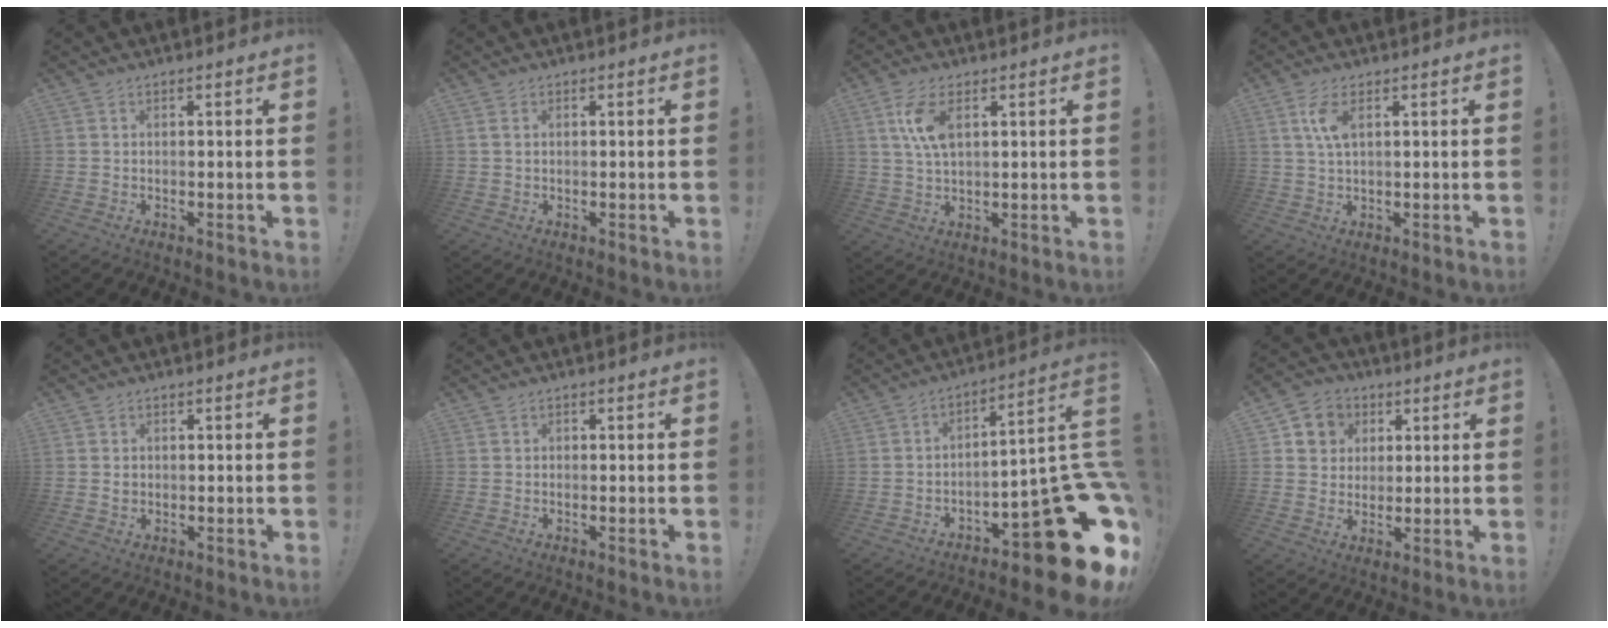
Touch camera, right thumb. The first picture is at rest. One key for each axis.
{"total": 1.3, "fx": 0.6, "fy": 0.7, "fz": 0.9, "tx": -0.027, "ty": 0.006, "tz": 0.013}
{"total": 8.2, "fx": 2.8, "fy": 3.6, "fz": 6.9, "tx": -0.147, "ty": 0.001, "tz": 0.049}
{"total": 5.2, "fx": 1.8, "fy": 1.8, "fz": 4.5, "tx": -0.098, "ty": 0.000, "tz": 0.030}
{"total": 1.2, "fx": 0.4, "fy": 1.1, "fz": 0.2, "tx": 0.003, "ty": 0.001, "tz": 0.006}
{"total": 0.6, "fx": -0.3, "fy": 0.5, "fz": 0.1, "tx": -0.006, "ty": 0.003, "tz": -0.006}
{"total": 21.4, "fx": -10.4, "fy": 6.6, "fz": 17.5, "tx": -0.178, "ty": 0.032, "tz": -0.156}
{"total": 7.9, "fx": 2.5, "fy": 7.4, "fz": 1.4, "tx": -0.009, "ty": -0.013, "tz": 0.050}